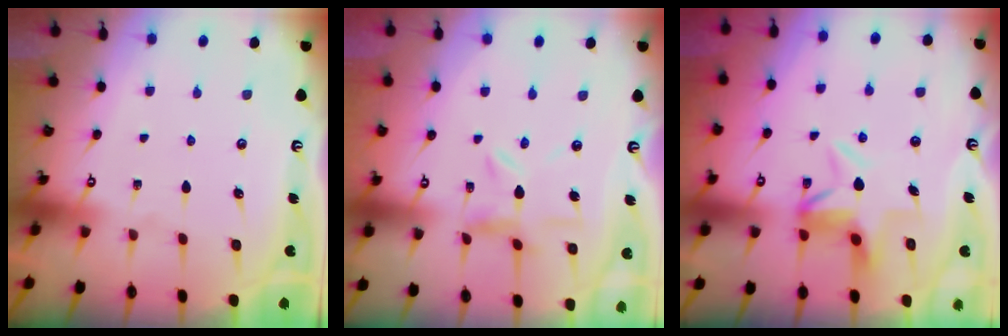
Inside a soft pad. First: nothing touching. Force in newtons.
{"total": 6.9, "press": 6.9, "slide": 0.5}
{"total": 6.4, "press": 6.4, "slide": 0.4}